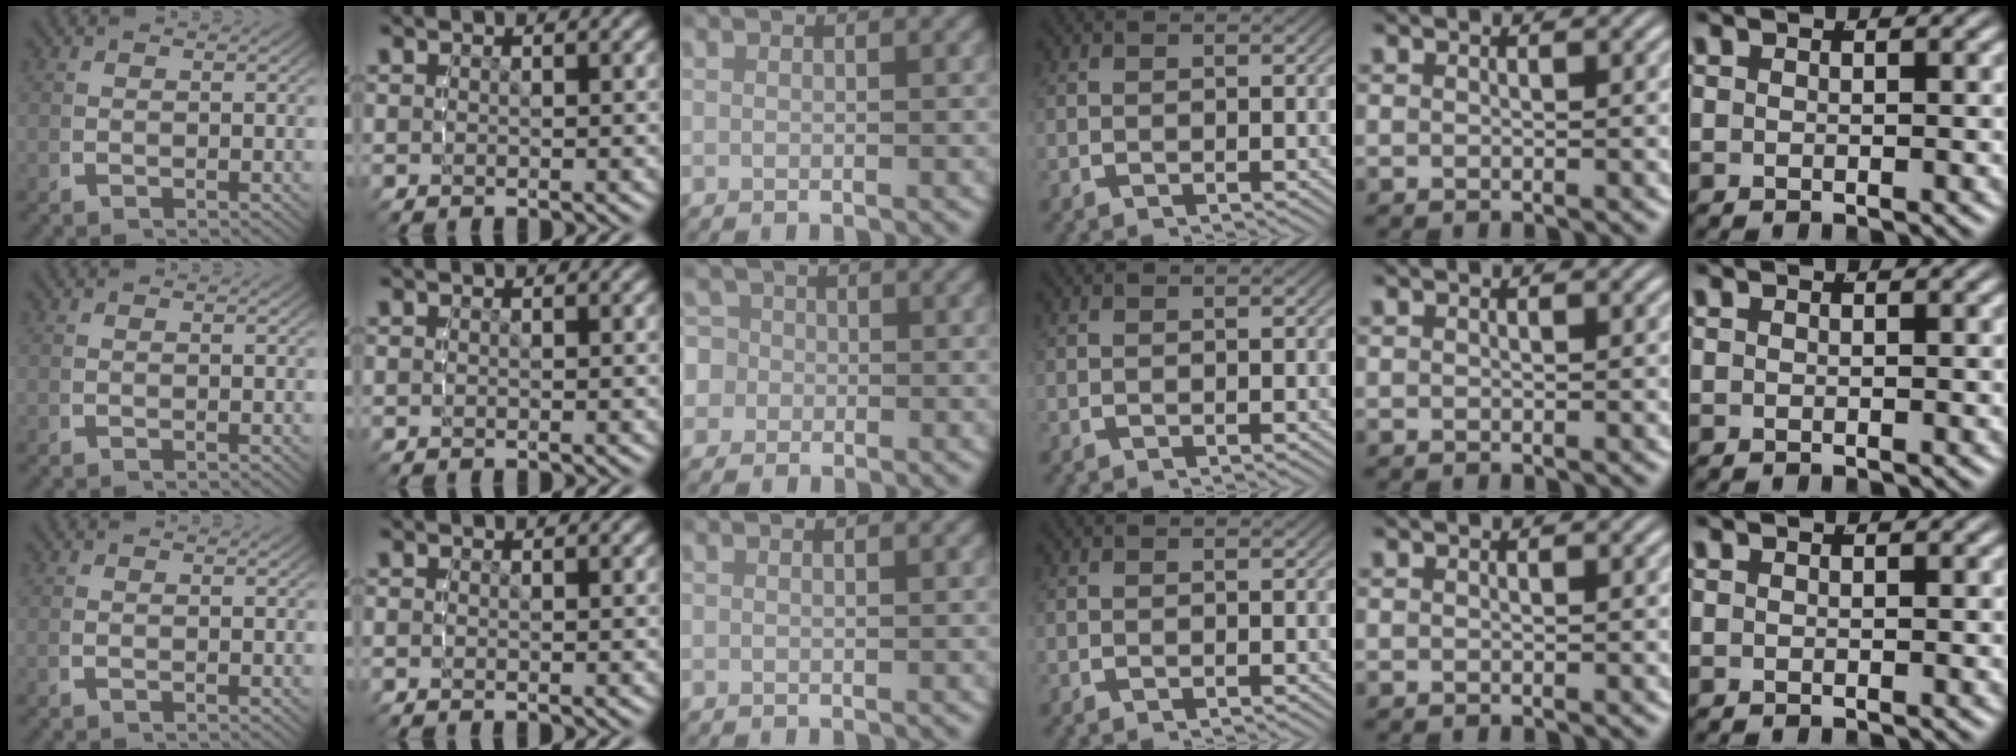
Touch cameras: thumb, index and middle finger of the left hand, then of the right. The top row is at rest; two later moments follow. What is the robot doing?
{"motion": "lift_and_place", "object": "glue stick"}